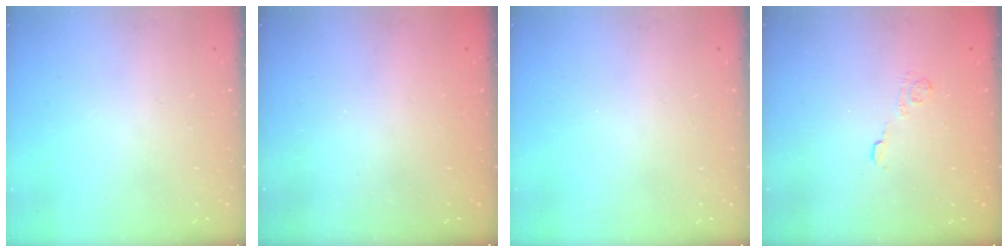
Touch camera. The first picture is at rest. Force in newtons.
{"total": 2.4, "press": 2.3, "slide": 0.8}
{"total": 0.0}
{"total": 2.9, "press": 2.4, "slide": 1.5}